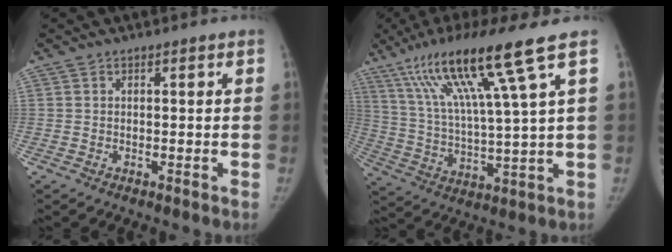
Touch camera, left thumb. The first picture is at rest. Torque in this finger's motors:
{"motor_torque": [0.66, -0.46, 1.87, -0.91, 0.55]}